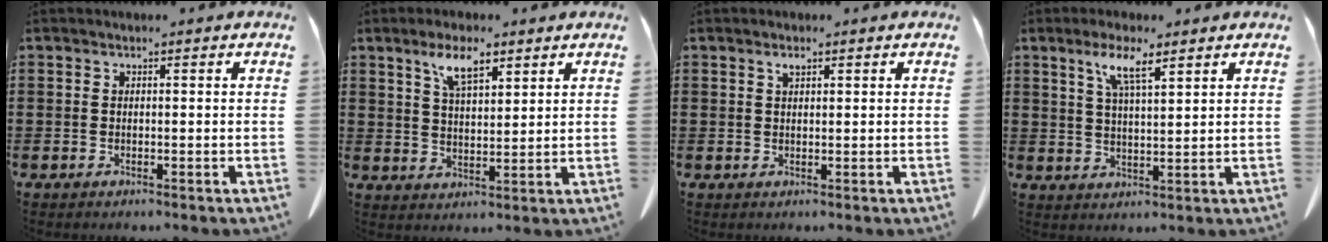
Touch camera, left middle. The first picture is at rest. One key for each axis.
{"total": 6.5, "fx": 4.3, "fy": 2.2, "fz": 4.4, "tx": -0.089, "ty": -0.002, "tz": 0.074}
{"total": 1.2, "fx": 0.8, "fy": 0.4, "fz": 0.9, "tx": -0.020, "ty": 0.001, "tz": 0.014}
{"total": 6.4, "fx": 3.9, "fy": 1.3, "fz": 4.9, "tx": -0.108, "ty": 0.005, "tz": 0.067}